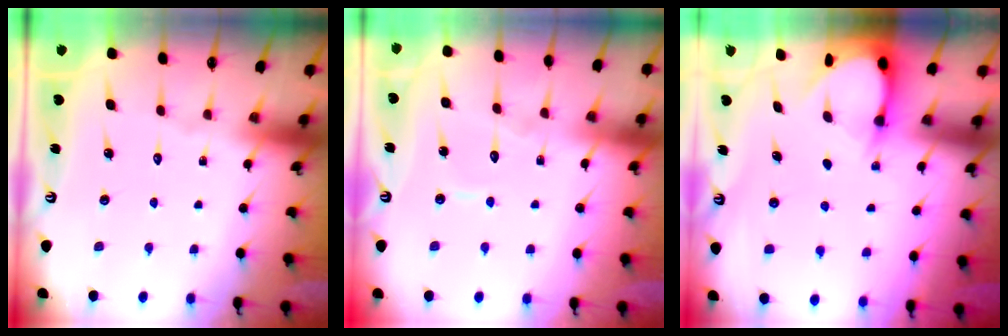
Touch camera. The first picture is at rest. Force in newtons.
{"total": 5.1, "press": 5.0, "slide": 0.5}
{"total": 3.1, "press": 3.1, "slide": 0.4}